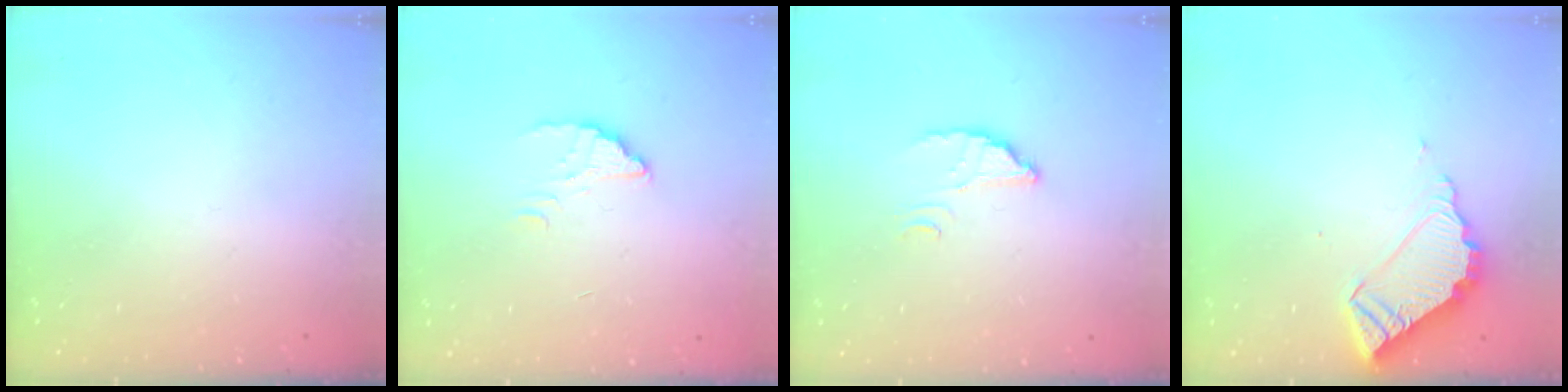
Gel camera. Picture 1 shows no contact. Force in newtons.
{"total": 2.6, "press": 2.6, "slide": 0.2}
{"total": 2.6, "press": 2.6, "slide": 0.1}
{"total": 7.8, "press": 7.8, "slide": 0.4}